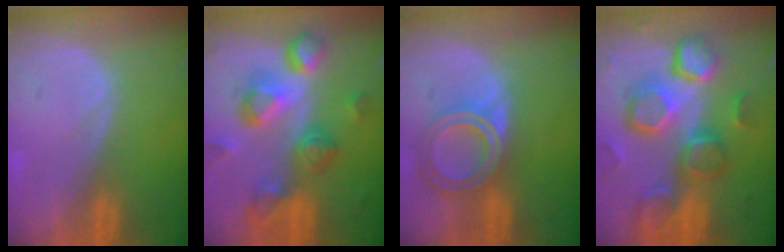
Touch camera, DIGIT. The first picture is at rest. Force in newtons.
{"total": 10.5, "press": 9.4, "slide": 4.7}
{"total": 6.7, "press": 5.9, "slide": 3.1}
{"total": 12.8, "press": 11.2, "slide": 6.2}